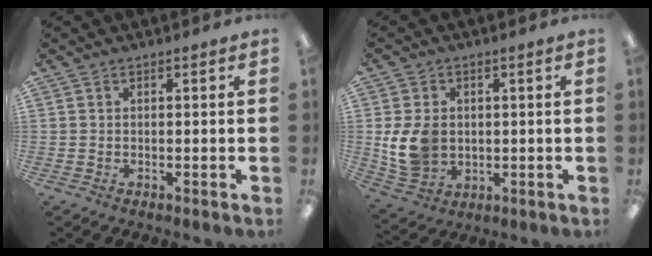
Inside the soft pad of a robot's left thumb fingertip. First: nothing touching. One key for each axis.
{"total": 9.4, "fx": 0.2, "fy": 7.6, "fz": 5.6, "tx": -0.128, "ty": 0.004, "tz": 0.004}